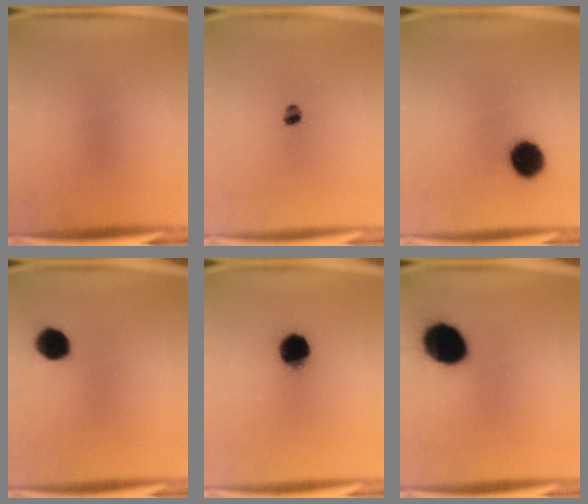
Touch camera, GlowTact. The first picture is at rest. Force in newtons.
{"total": 2.3}
{"total": 8.5}
{"total": 6.7}
{"total": 10.5}
{"total": 15.7}